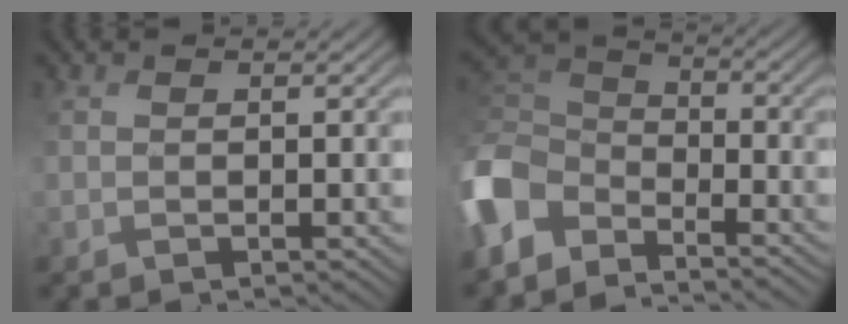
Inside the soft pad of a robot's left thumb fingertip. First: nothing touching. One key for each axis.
{"total": 9.3, "fx": -5.8, "fy": 5.6, "fz": 4.5, "tx": -0.127, "ty": -0.008, "tz": -0.141}